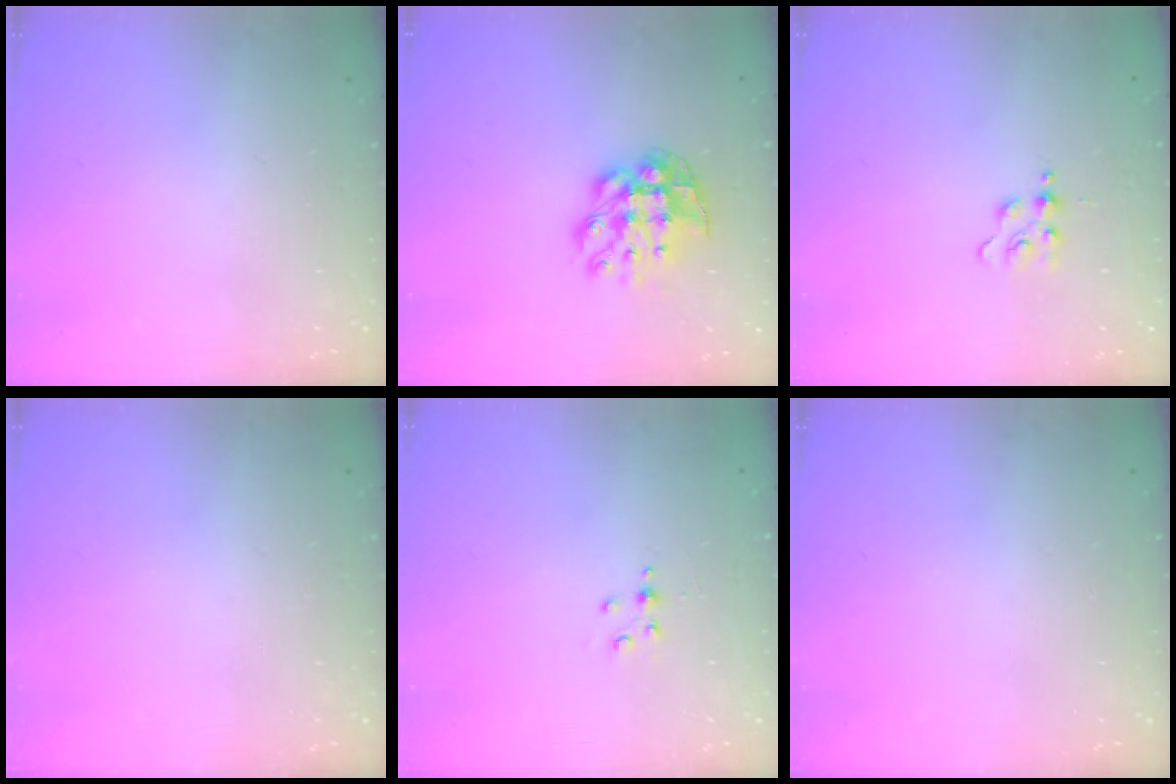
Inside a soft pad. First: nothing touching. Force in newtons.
{"total": 10.2, "press": 10.2, "slide": 0.5}
{"total": 3.3, "press": 3.2, "slide": 0.3}
{"total": 0.0}
{"total": 3.9, "press": 3.8, "slide": 0.6}
{"total": 0.0}